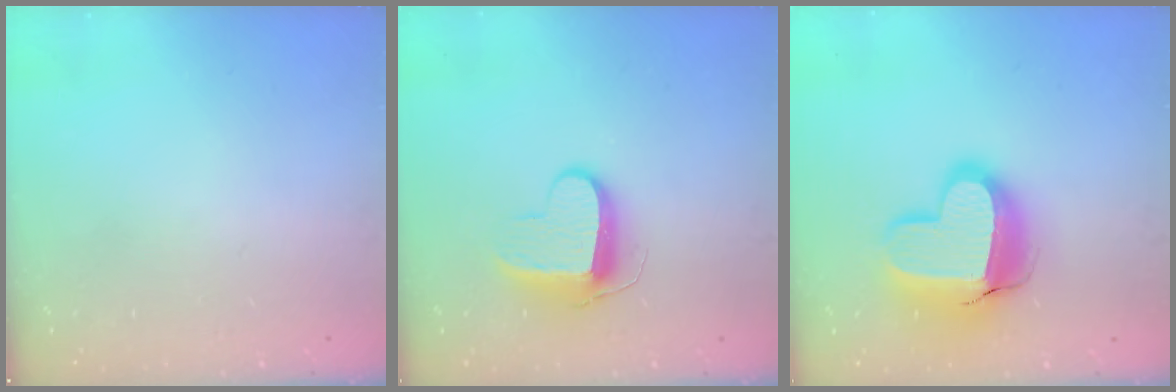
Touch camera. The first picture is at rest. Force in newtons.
{"total": 10.1, "press": 10.1, "slide": 0.5}
{"total": 19.2, "press": 19.2, "slide": 1.5}